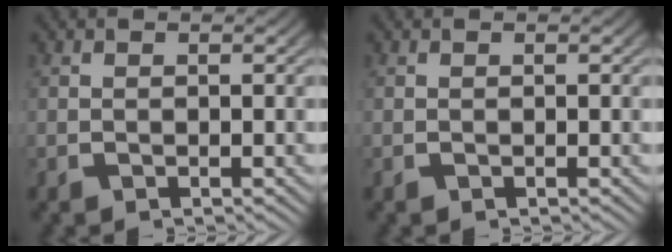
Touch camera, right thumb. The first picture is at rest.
{"total": 0.0}